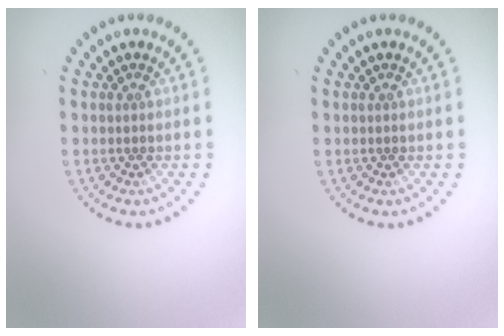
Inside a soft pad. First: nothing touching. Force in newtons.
{"total": 0.0}